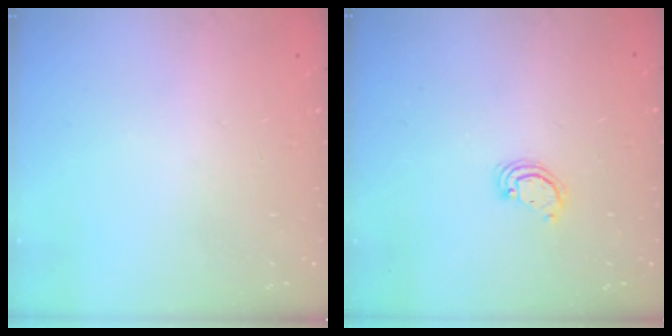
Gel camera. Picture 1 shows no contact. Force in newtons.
{"total": 2.6, "press": 2.6, "slide": 0.3}